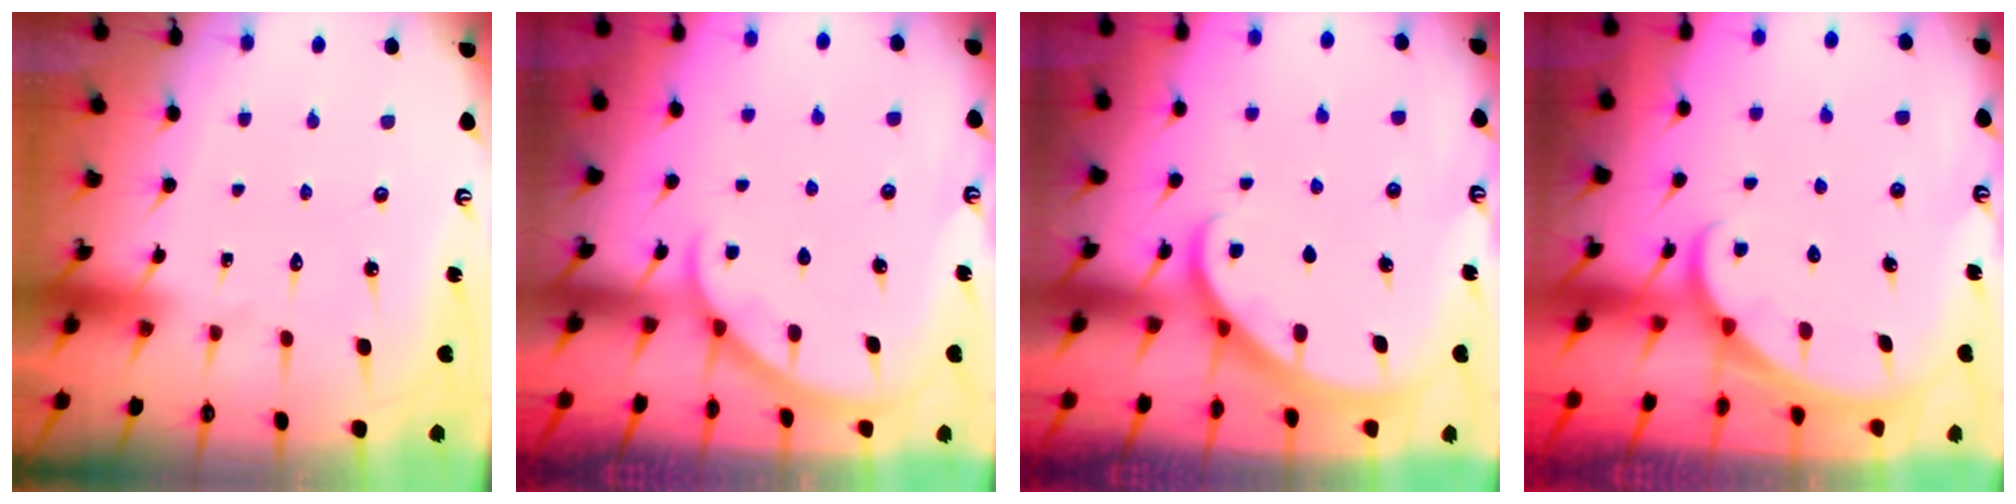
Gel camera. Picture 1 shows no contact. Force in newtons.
{"total": 1.9, "press": 1.9, "slide": 0.2}
{"total": 2.1, "press": 2.1, "slide": 0.2}
{"total": 1.8, "press": 1.8, "slide": 0.1}